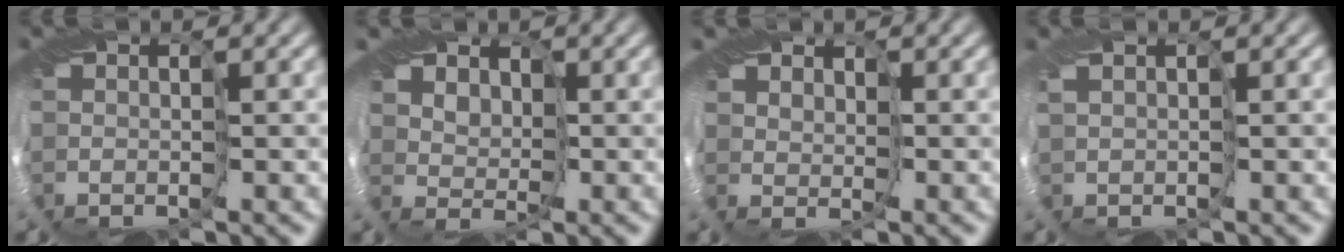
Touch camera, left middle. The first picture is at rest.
{"total": 4.8, "force": [1.8, 3.3, 3.1], "torque": [-0.046, 0.009, 0.013]}
{"total": 2.2, "force": [1.2, 1.6, 1.0], "torque": [-0.016, -0.001, 0.013]}
{"total": 0.8, "force": [0.3, 0.2, 0.7], "torque": [-0.020, 0.004, 0.009]}